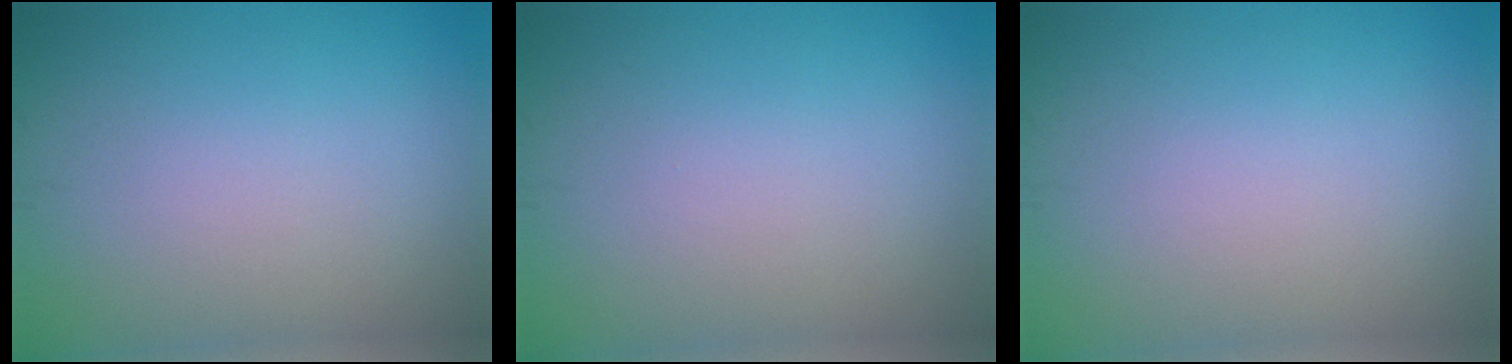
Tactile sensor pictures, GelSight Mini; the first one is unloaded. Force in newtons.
{"total": 0.0}
{"total": 0.0}